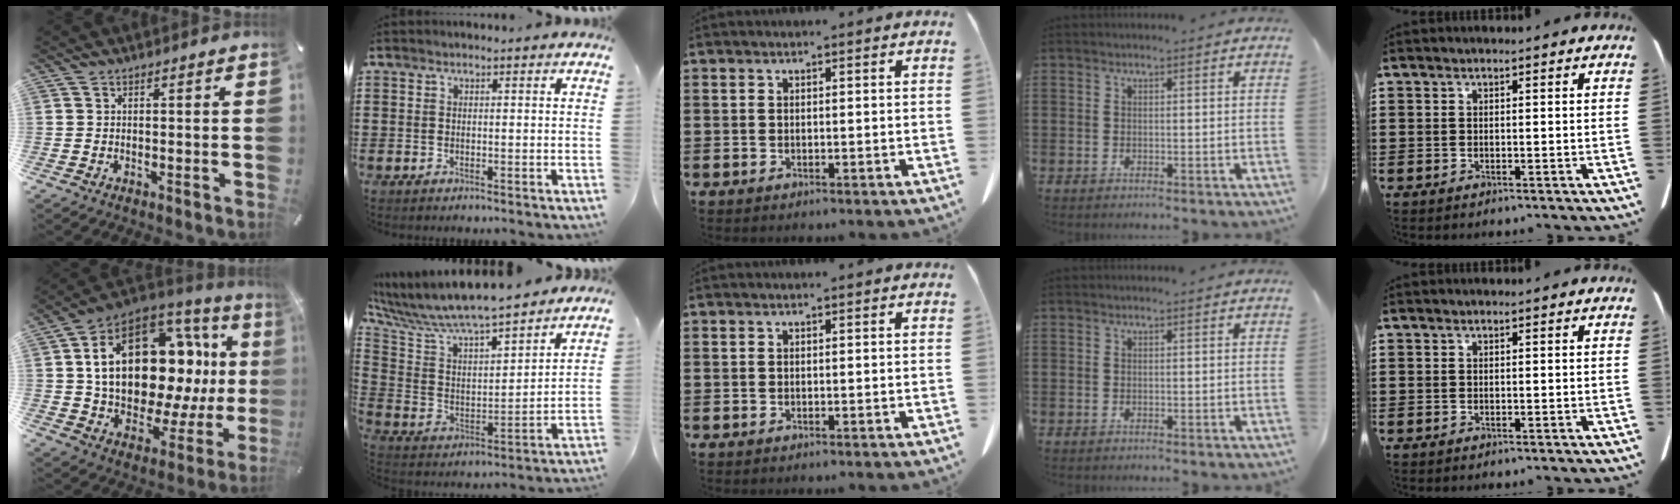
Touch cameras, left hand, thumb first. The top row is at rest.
{"thumb": {"total": 26.1, "force": [6.3, 15.1, 20.3], "torque": [-0.352, -0.049, 0.114]}, "index": {"total": 7.9, "force": [7.3, 0.7, 2.9], "torque": [-0.091, -0.061, 0.120]}}